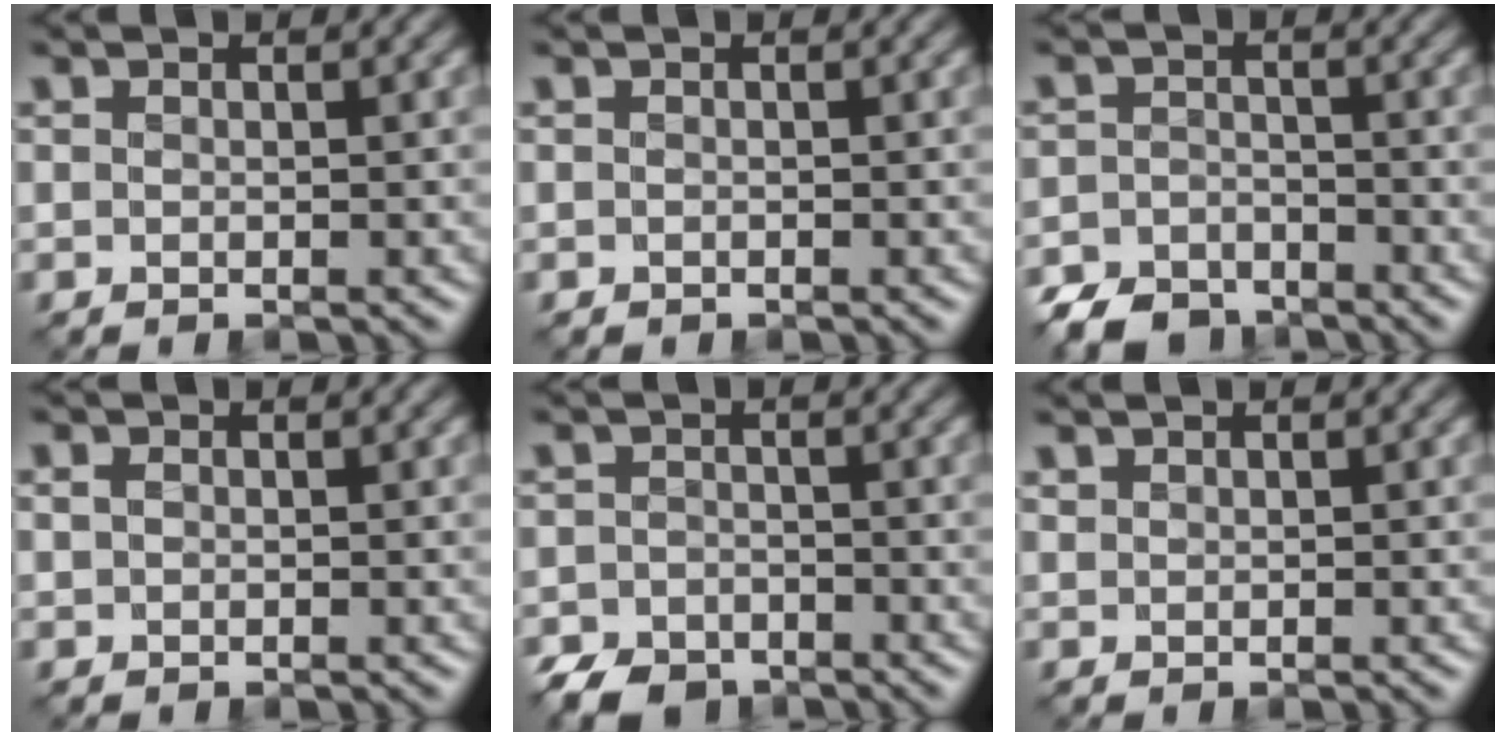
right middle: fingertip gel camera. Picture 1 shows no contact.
{"total": 0.0}
{"total": 4.4, "force": [-3.7, 2.1, 1.1], "torque": [-0.021, -0.005, -0.072]}
{"total": 0.8, "force": [0.2, 0.7, 0.3], "torque": [-0.007, 0.001, 0.001]}
{"total": 3.8, "force": [-3.1, 2.0, 1.1], "torque": [-0.019, -0.005, -0.061]}
{"total": 0.5, "force": [0.5, 0.2, 0.0], "torque": [-0.001, 0.001, 0.014]}